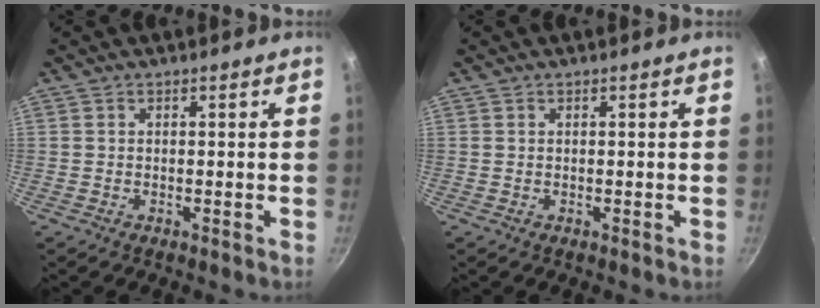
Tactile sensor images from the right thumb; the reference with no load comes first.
{"total": 0.0}